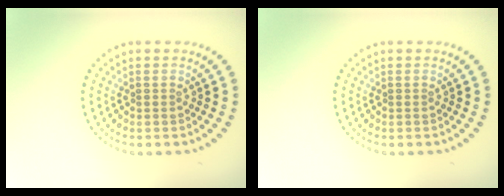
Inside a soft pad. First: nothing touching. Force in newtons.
{"total": 0.0}